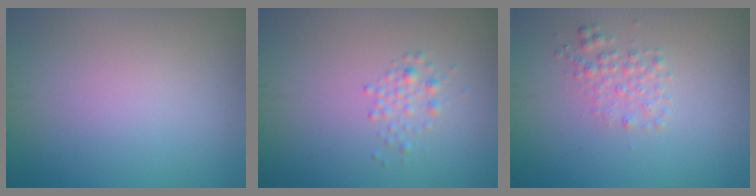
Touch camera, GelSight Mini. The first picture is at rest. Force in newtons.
{"total": 1.4, "press": 1.4, "slide": 0.1}
{"total": 1.6, "press": 1.6, "slide": 0.0}